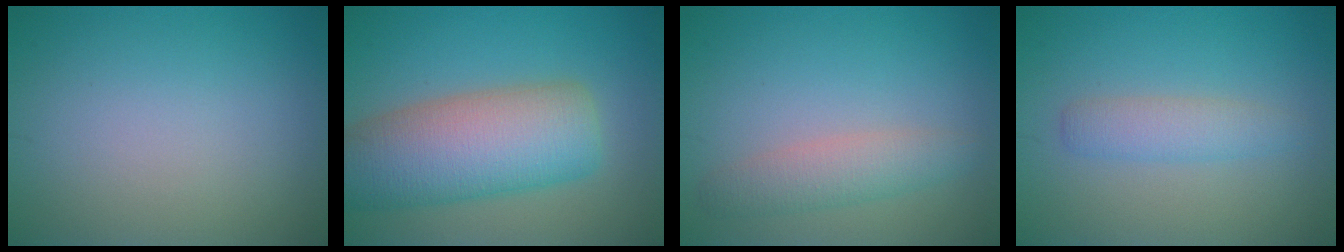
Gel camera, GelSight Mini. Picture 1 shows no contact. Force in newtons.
{"total": 10.0, "press": 9.9, "slide": 0.7}
{"total": 2.8, "press": 2.8, "slide": 0.1}
{"total": 2.4, "press": 2.4, "slide": 0.1}